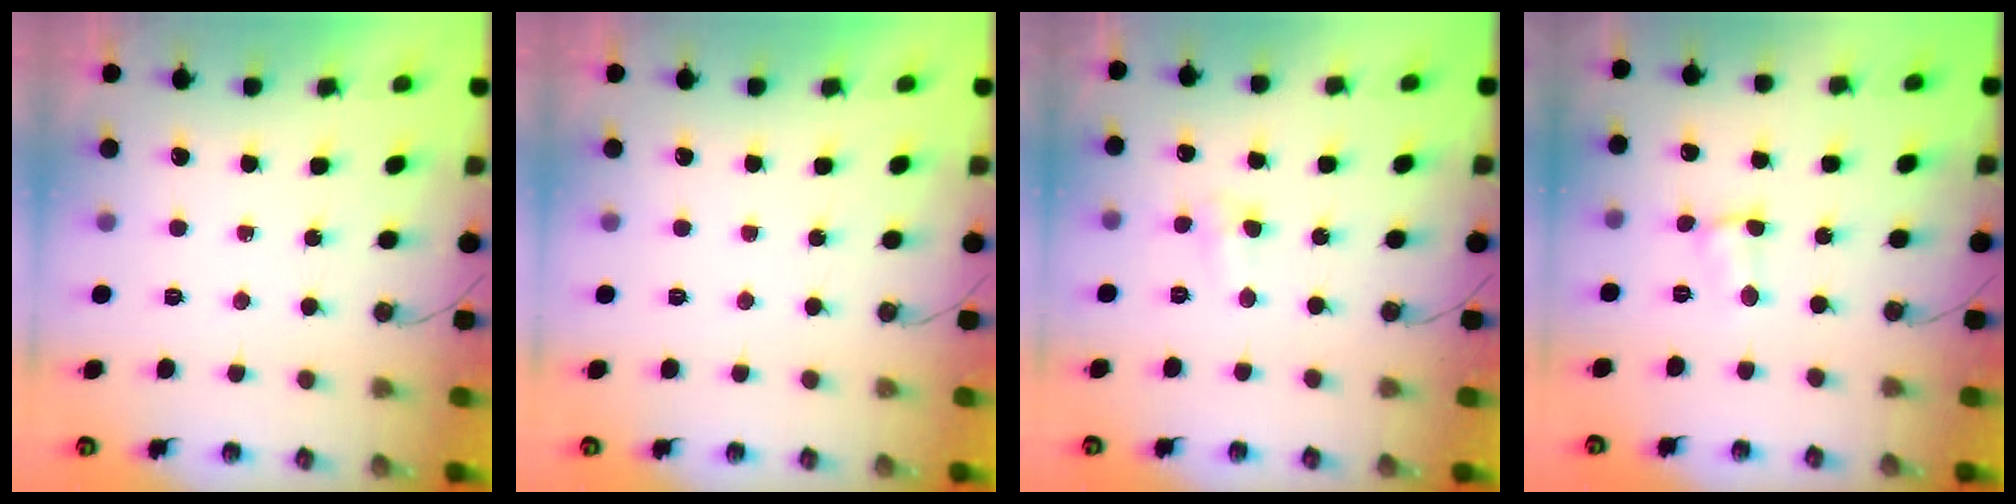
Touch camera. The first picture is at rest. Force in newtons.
{"total": 0.0}
{"total": 4.3, "press": 4.2, "slide": 0.5}
{"total": 1.9, "press": 1.9, "slide": 0.3}